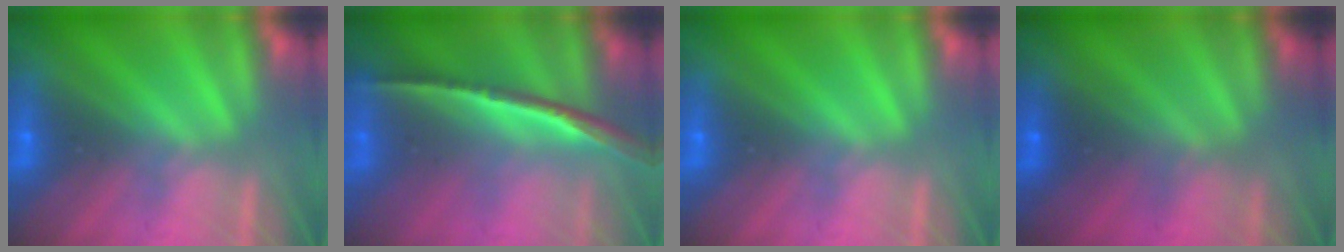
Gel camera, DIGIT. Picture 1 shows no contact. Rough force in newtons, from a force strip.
{"total": 1.5}
{"total": 0.0}
{"total": 2.0}